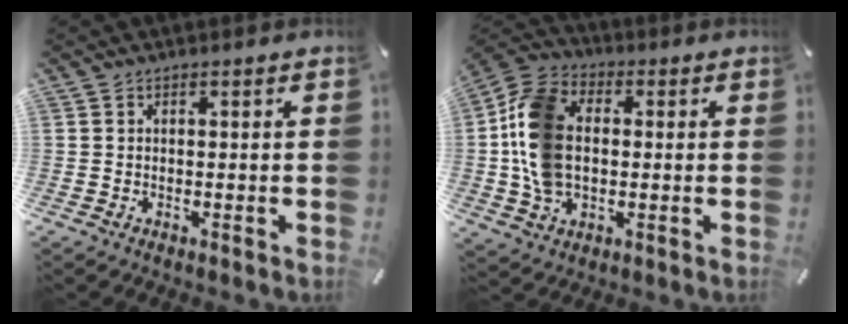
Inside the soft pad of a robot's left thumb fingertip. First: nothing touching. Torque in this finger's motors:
{"motor_torque": [0.39, 0.93, 0.48, -0.12, 0.68]}